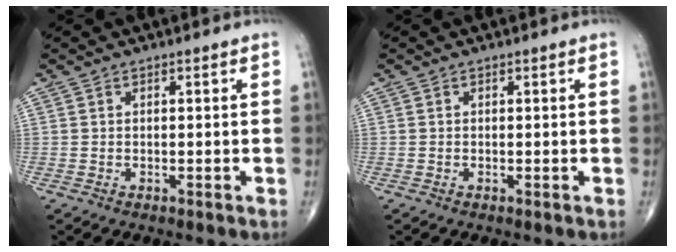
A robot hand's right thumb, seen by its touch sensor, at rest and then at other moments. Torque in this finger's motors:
{"motor_torque": [-0.17, -0.02, -0.32, -0.26, -0.02]}